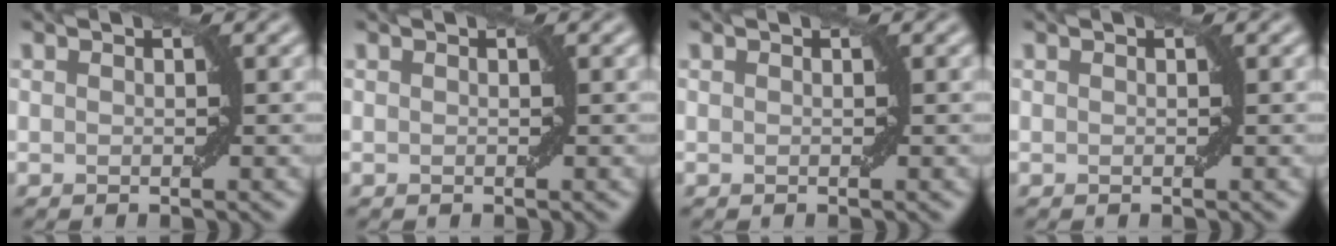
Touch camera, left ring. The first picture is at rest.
{"total": 0.0}
{"total": 0.0}
{"total": 0.0}